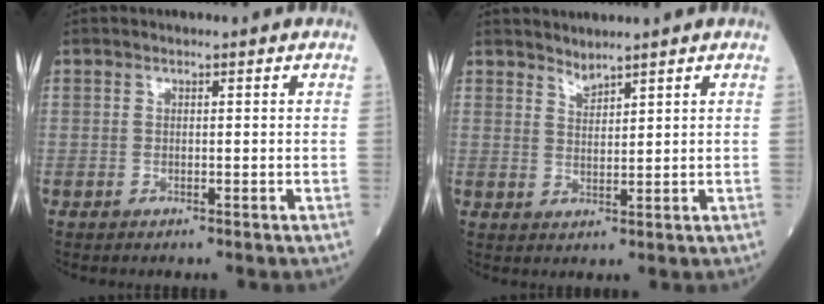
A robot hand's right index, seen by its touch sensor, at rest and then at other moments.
{"total": 1.9, "force": [1.8, -0.2, 0.2], "torque": [-0.002, -0.004, 0.038]}